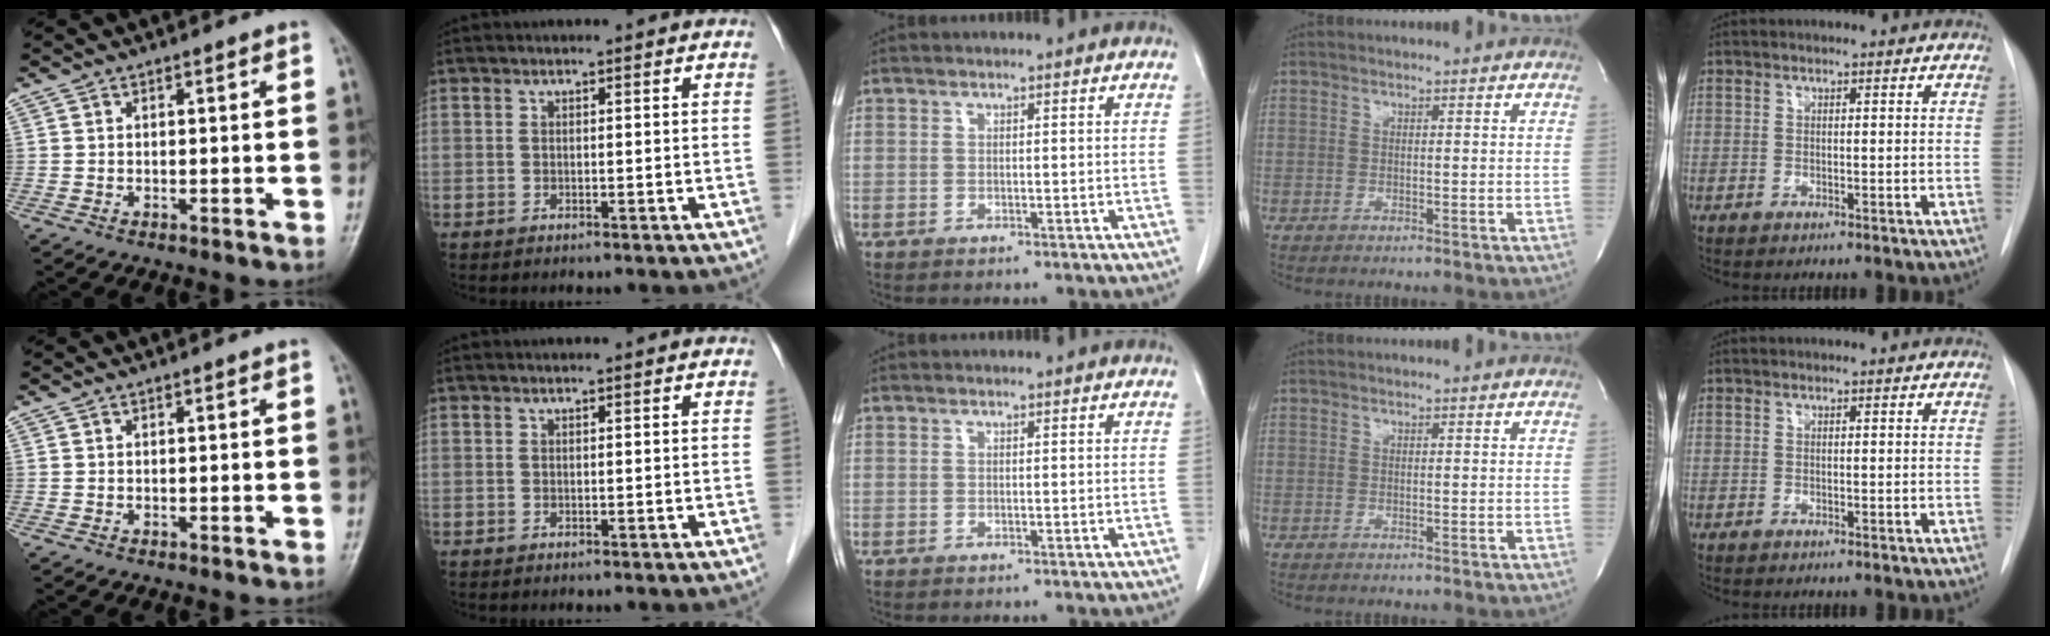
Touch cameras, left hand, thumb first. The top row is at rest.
{}